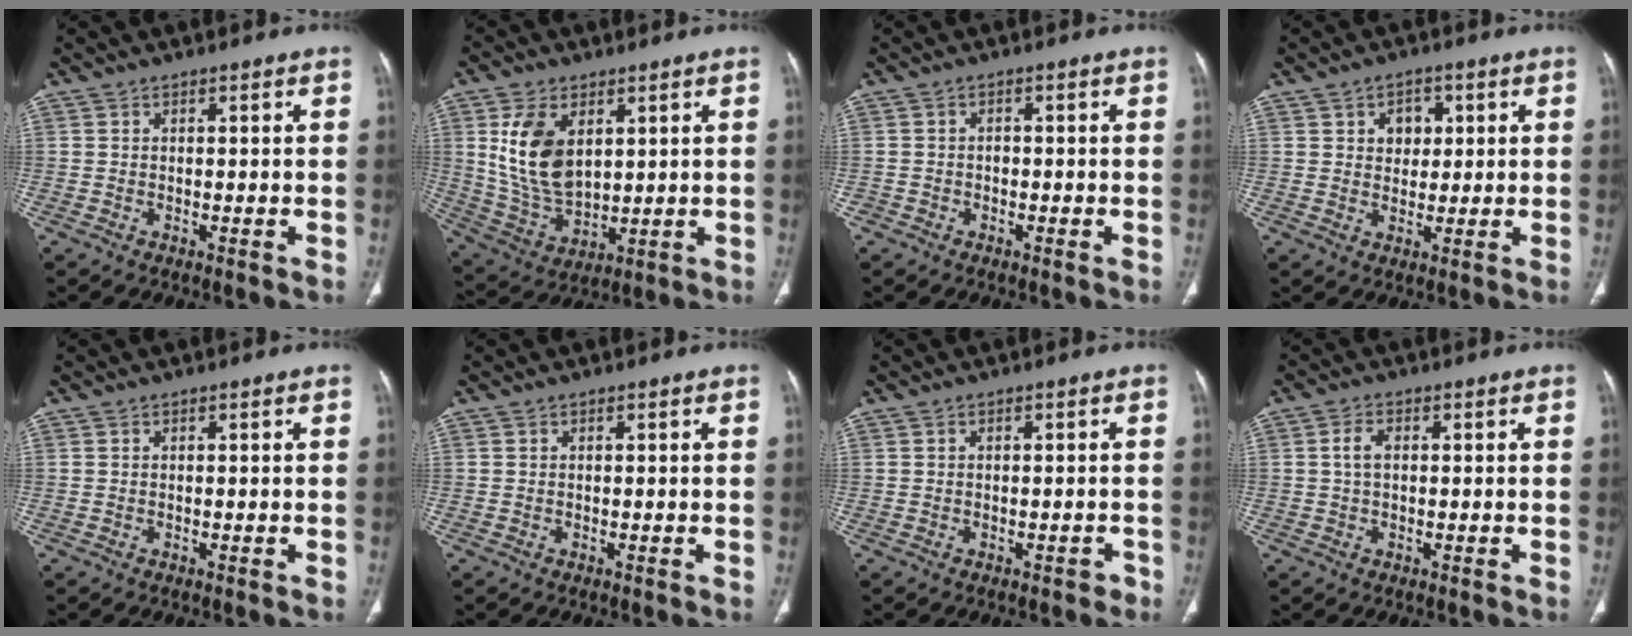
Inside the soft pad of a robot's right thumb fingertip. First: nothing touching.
{"total": 13.4, "force": [4.0, 8.2, 9.8], "torque": [-0.176, -0.019, 0.093]}
{"total": 1.4, "force": [-0.7, 1.2, 0.2], "torque": [0.004, 0.007, -0.015]}
{"total": 4.7, "force": [1.5, 3.7, 2.5], "torque": [-0.010, -0.004, 0.021]}
{"total": 0.0}
{"total": 0.0}
{"total": 1.3, "force": [-0.8, 0.8, 0.6], "torque": [-0.004, 0.006, -0.009]}
{"total": 2.8, "force": [0.3, 1.7, 2.3], "torque": [-0.042, 0.007, 0.004]}